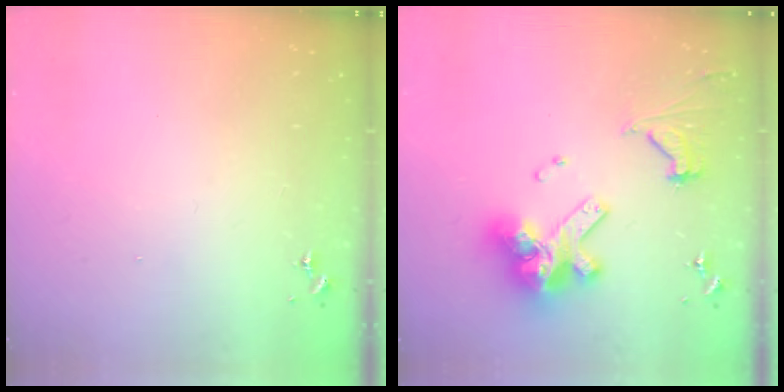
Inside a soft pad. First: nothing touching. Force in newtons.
{"total": 18.7, "press": 18.5, "slide": 2.2}